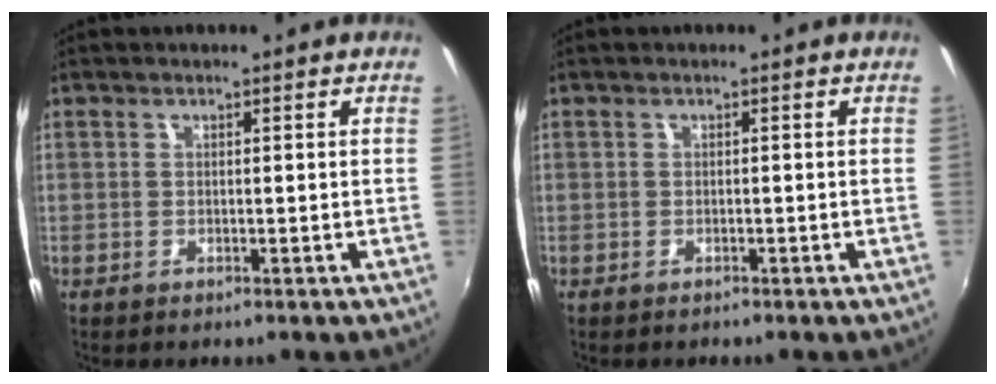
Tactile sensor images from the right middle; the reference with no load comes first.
{"total": 0.6, "force": [-0.4, 0.4, 0.0], "torque": [0.000, -0.002, -0.008]}